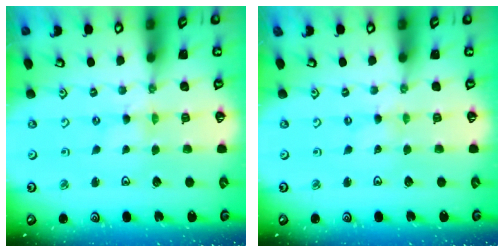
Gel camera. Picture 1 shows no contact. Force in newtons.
{"total": 0.0}